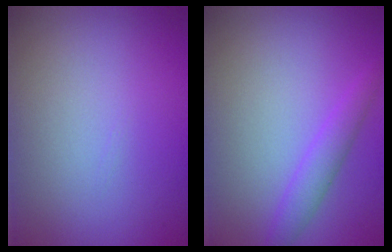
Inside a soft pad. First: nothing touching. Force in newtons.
{"total": 2.0, "press": 2.0, "slide": 0.2}